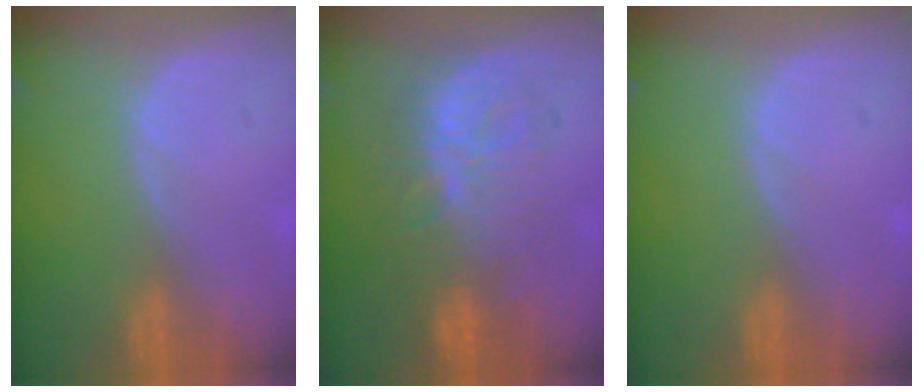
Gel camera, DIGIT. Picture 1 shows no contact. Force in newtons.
{"total": 9.4, "press": 9.2, "slide": 2.2}
{"total": 0.0}